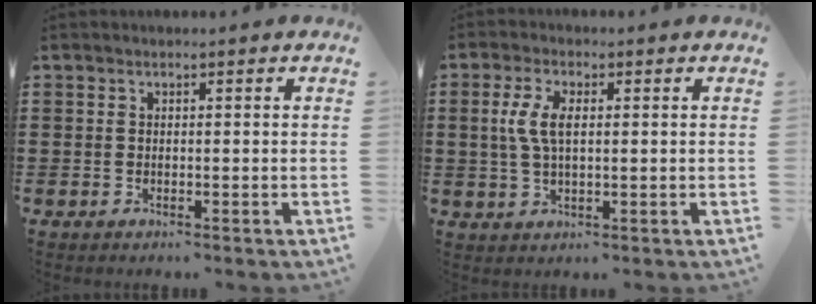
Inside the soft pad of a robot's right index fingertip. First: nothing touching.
{"total": 5.0, "force": [0.7, 2.3, 4.4], "torque": [-0.106, 0.006, 0.004]}